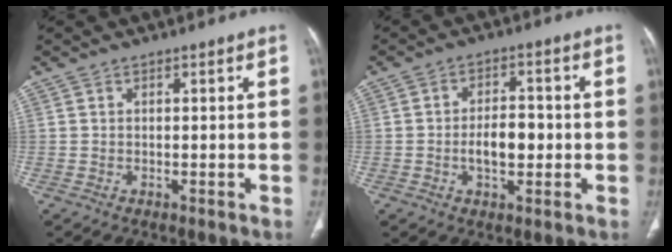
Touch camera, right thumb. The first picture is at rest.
{"total": 6.6, "force": [-1.0, 3.7, 5.4], "torque": [-0.080, 0.013, -0.017]}